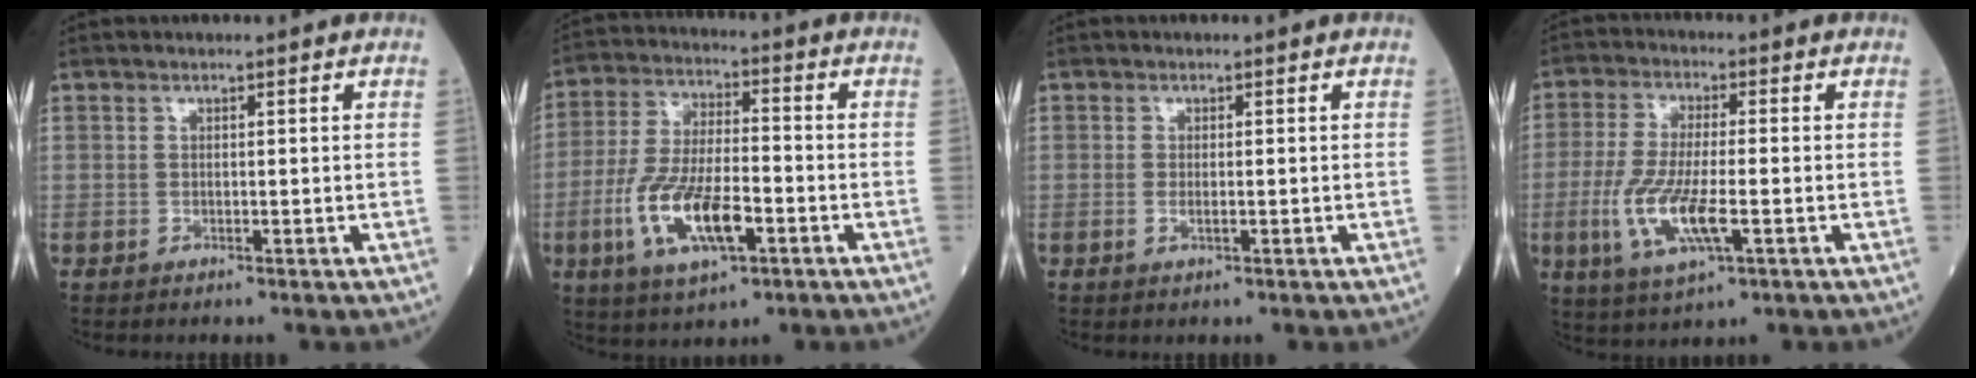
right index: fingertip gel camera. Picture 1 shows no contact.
{"total": 13.9, "force": [-4.9, 4.6, 12.1], "torque": [-0.255, -0.005, -0.087]}
{"total": 1.8, "force": [-0.4, 0.9, 1.5], "torque": [-0.039, 0.000, -0.005]}
{"total": 11.1, "force": [-3.1, 2.9, 10.2], "torque": [-0.223, -0.015, -0.052]}